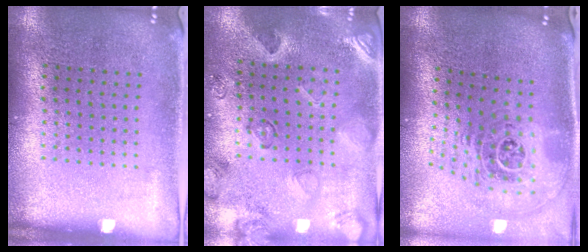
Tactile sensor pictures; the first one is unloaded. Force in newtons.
{"total": 2.2, "press": 1.8, "slide": 1.3}
{"total": 2.0, "press": 1.5, "slide": 1.3}